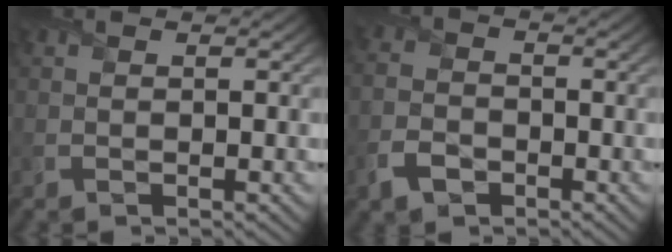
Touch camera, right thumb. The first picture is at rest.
{"total": 4.1, "force": [-2.4, 2.6, 2.1], "torque": [-0.055, -0.006, -0.057]}